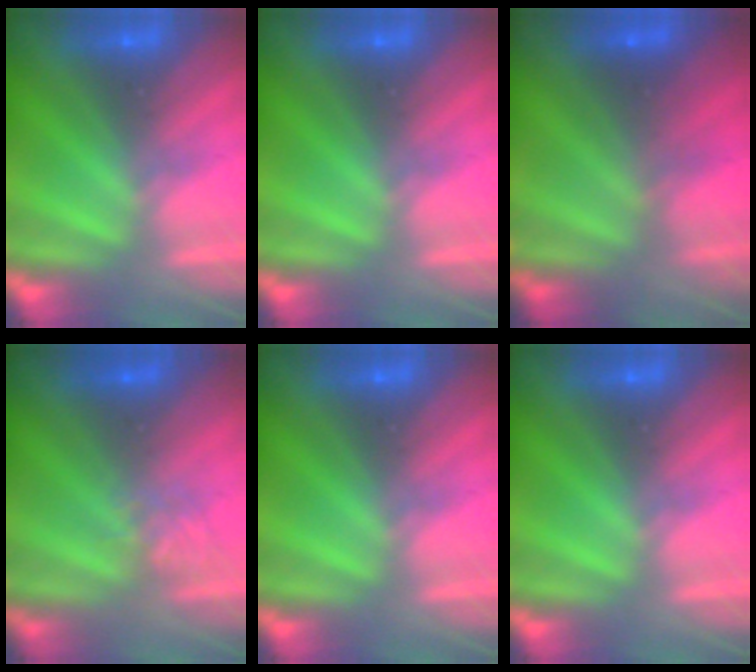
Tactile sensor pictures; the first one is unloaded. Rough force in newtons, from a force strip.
{"total": 0.0}
{"total": 2.8}
{"total": 2.1}
{"total": 0.0}
{"total": 0.0}